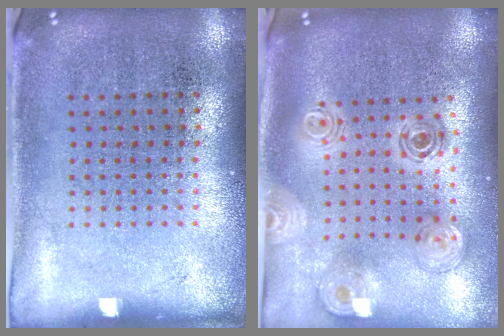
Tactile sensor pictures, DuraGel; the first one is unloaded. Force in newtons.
{"total": 1.5, "press": 1.3, "slide": 0.7}